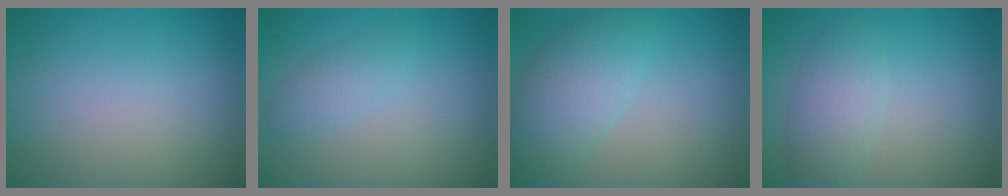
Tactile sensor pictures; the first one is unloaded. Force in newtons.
{"total": 1.6, "press": 1.6, "slide": 0.0}
{"total": 4.8, "press": 4.8, "slide": 0.3}
{"total": 2.9, "press": 2.9, "slide": 0.0}